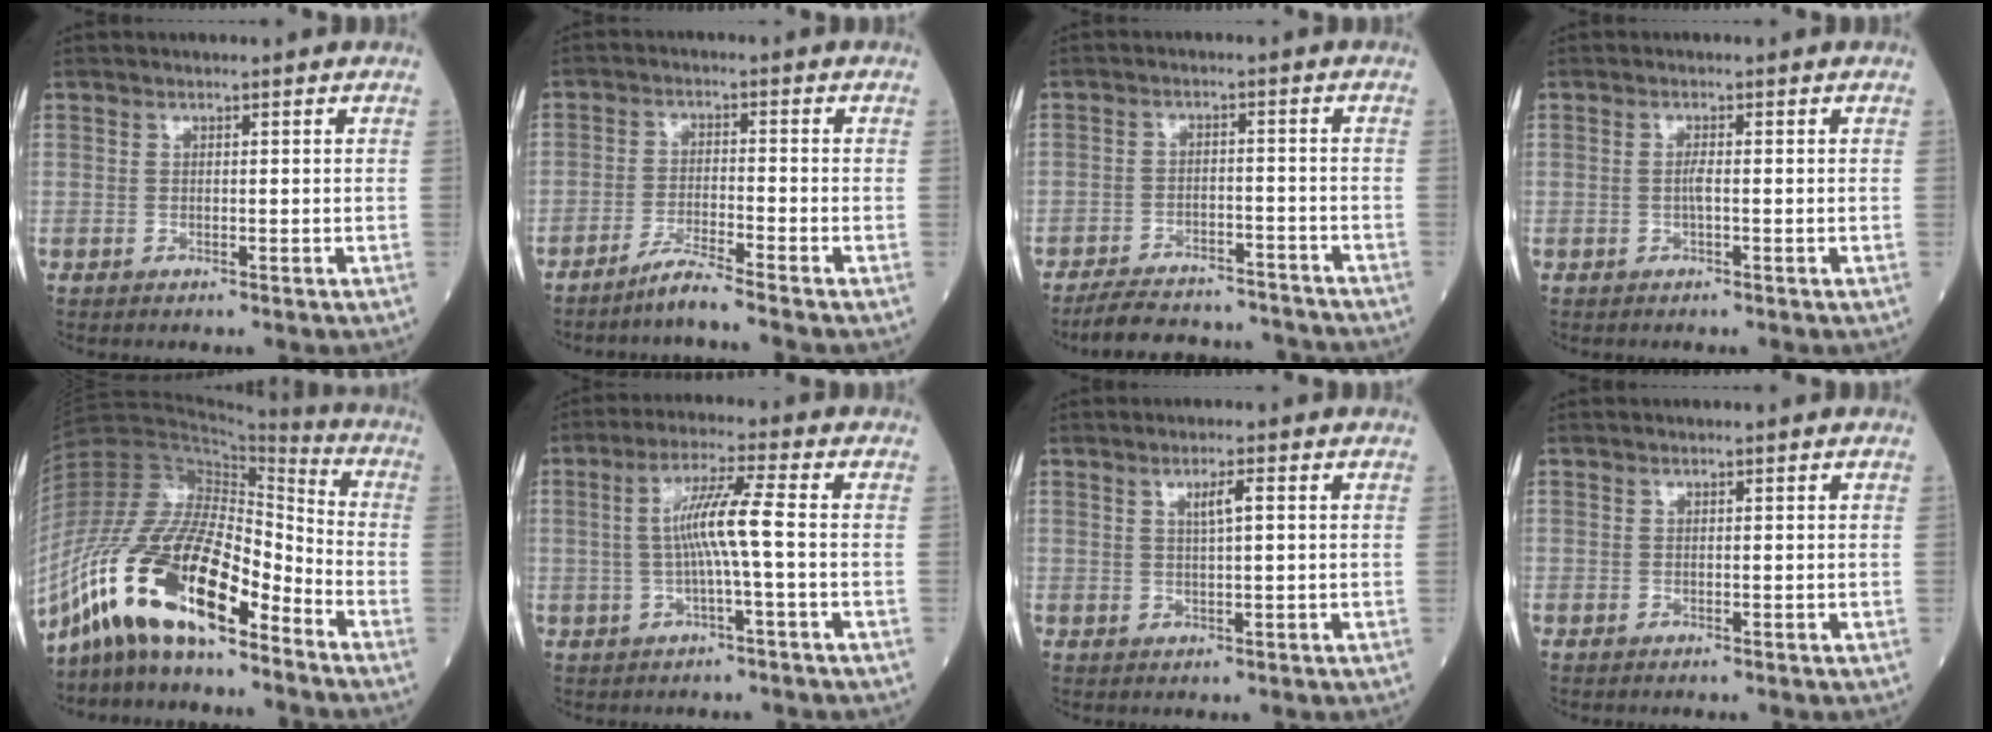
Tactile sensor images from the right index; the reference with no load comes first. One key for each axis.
{"total": 4.3, "fx": -3.8, "fy": -1.2, "fz": 1.8, "tx": -0.037, "ty": -0.017, "tz": -0.078}
{"total": 13.1, "fx": -12.4, "fy": 2.6, "fz": 3.1, "tx": -0.051, "ty": 0.013, "tz": -0.175}
{"total": 1.2, "fx": -0.2, "fy": 0.0, "fz": 1.2, "tx": -0.025, "ty": 0.000, "tz": -0.004}
{"total": 18.4, "fx": -12.1, "fy": 4.7, "fz": 13.0, "tx": -0.268, "ty": 0.010, "tz": -0.222}
{"total": 6.8, "fx": -0.4, "fy": -0.7, "fz": 6.8, "tx": -0.133, "ty": 0.011, "tz": -0.008}
{"total": 2.4, "fx": 0.8, "fy": 0.1, "fz": 2.3, "tx": -0.041, "ty": 0.001, "tz": 0.013}
{"total": 0.0}